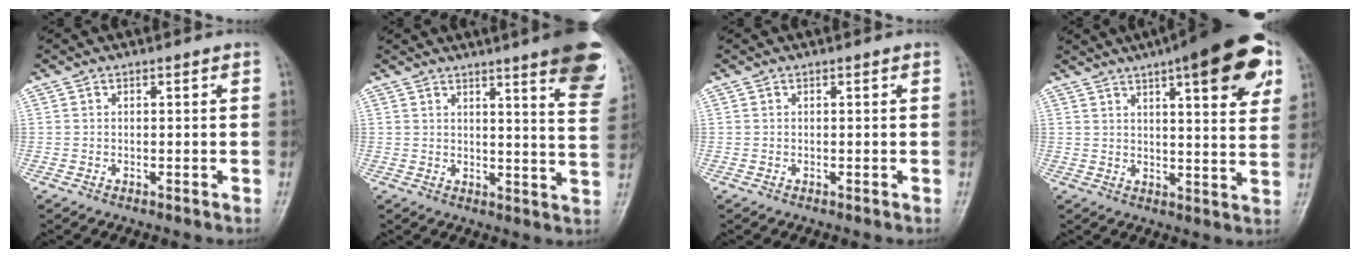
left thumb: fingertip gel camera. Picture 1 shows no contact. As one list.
[{"total": 14.7, "force": [9.2, 2.1, 11.3], "torque": [-0.116, -0.044, 0.100]}, {"total": 0.0}, {"total": 19.2, "force": [9.6, 5.3, 15.8], "torque": [-0.190, -0.016, 0.125]}]